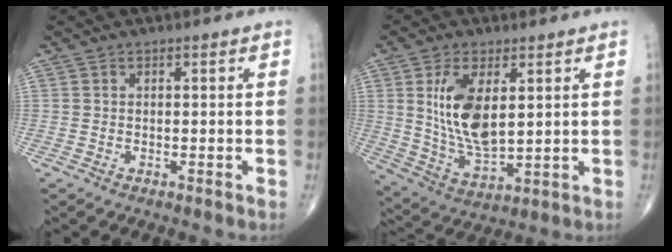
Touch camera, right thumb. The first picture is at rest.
{"total": 12.4, "force": [3.0, 6.0, 10.4], "torque": [-0.193, -0.024, 0.067]}